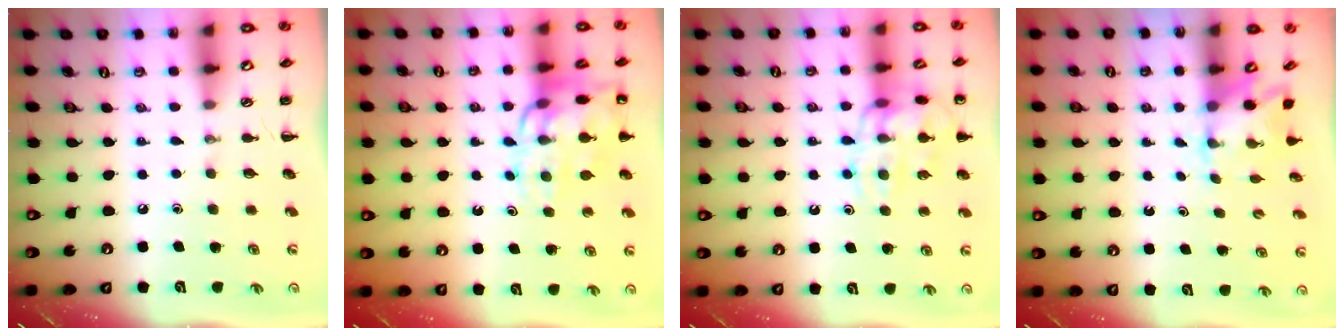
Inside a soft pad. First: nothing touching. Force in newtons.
{"total": 14.8, "press": 14.6, "slide": 2.0}
{"total": 13.6, "press": 13.5, "slide": 1.4}
{"total": 2.6, "press": 2.4, "slide": 1.1}